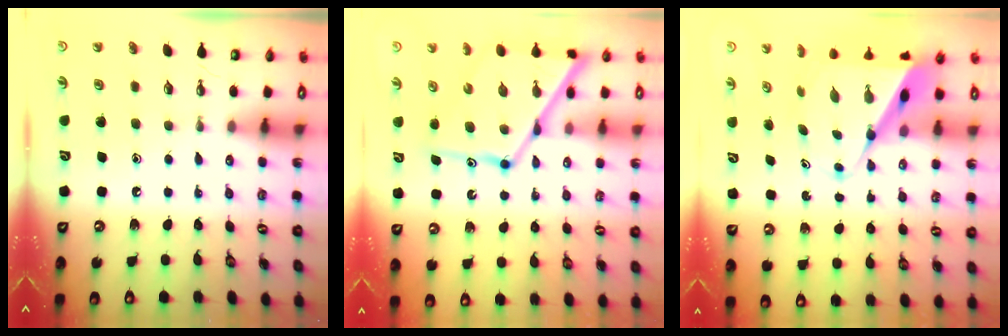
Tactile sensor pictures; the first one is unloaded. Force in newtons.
{"total": 17.3, "press": 17.2, "slide": 1.4}
{"total": 11.5, "press": 11.5, "slide": 0.7}